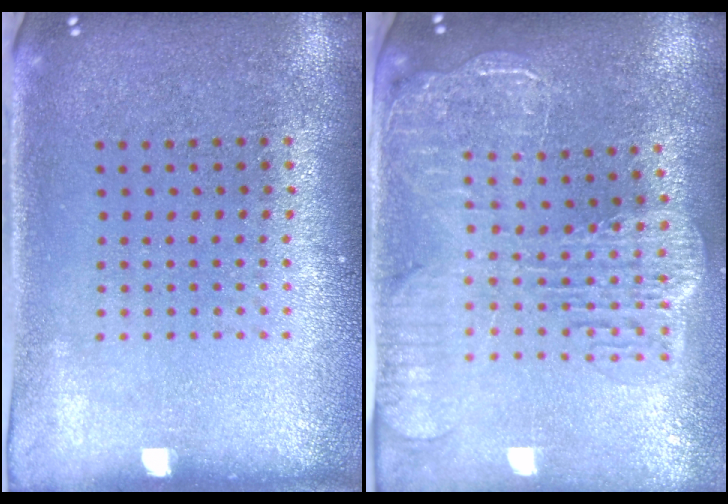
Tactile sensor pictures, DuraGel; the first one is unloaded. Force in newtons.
{"total": 2.8, "press": 2.4, "slide": 1.6}